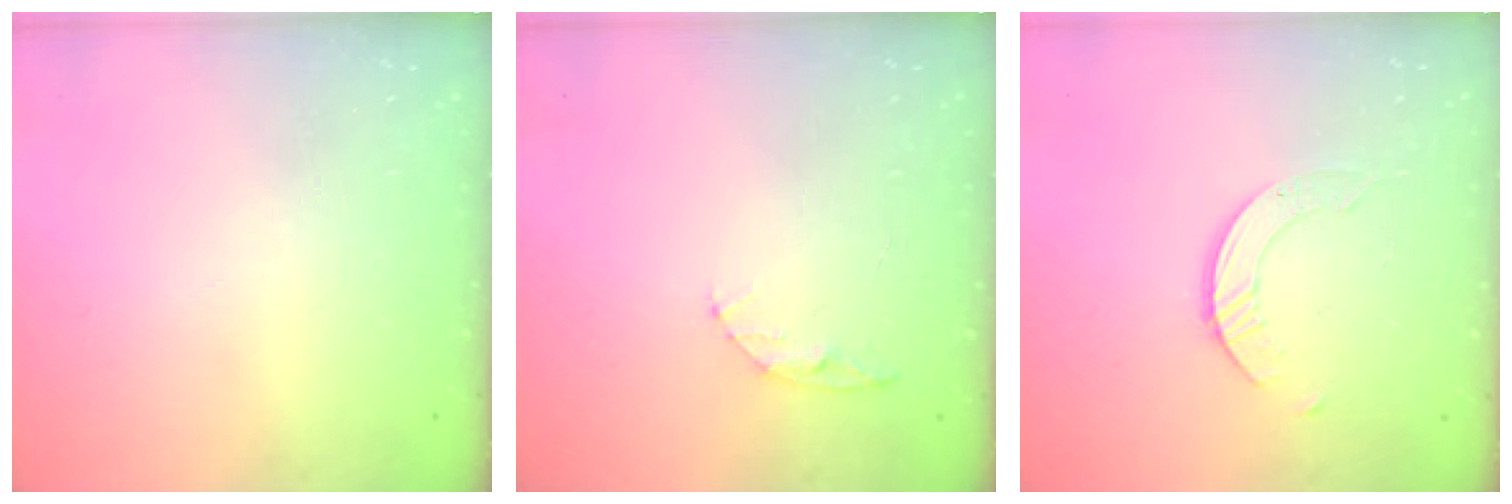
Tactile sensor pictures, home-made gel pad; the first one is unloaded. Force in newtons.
{"total": 5.7, "press": 5.6, "slide": 0.7}
{"total": 3.0, "press": 3.0, "slide": 0.2}